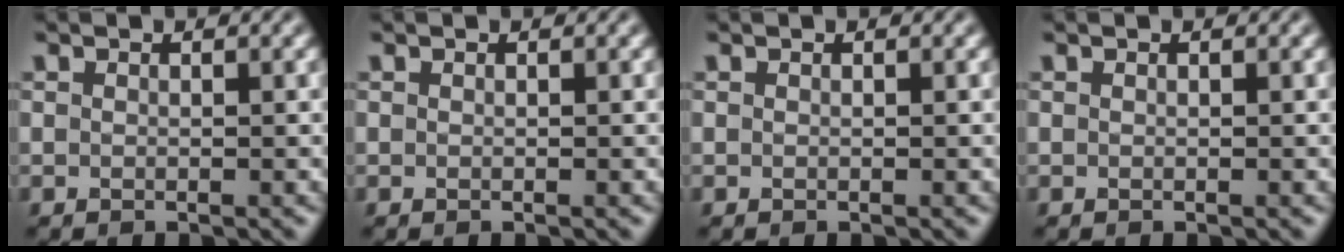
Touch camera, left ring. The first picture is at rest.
{"total": 0.0}
{"total": 0.0}
{"total": 0.0}